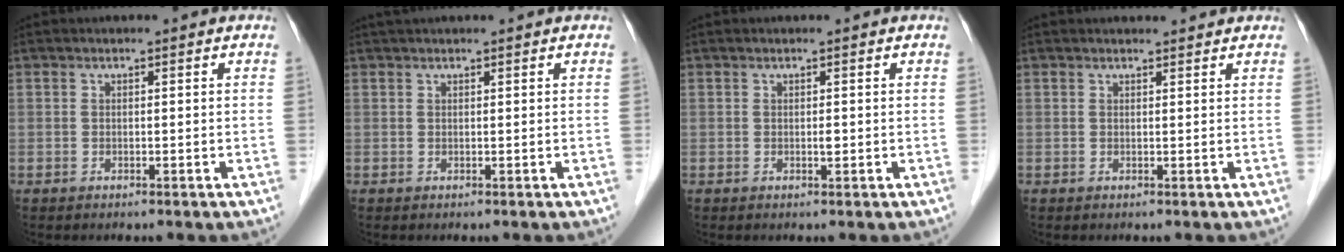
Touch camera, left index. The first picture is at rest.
{"total": 2.6, "force": [2.4, 0.0, 1.1], "torque": [-0.009, 0.029, 0.040]}
{"total": 0.6, "force": [0.2, 0.2, 0.5], "torque": [-0.011, 0.000, 0.001]}
{"total": 3.7, "force": [3.6, 0.6, 0.8], "torque": [-0.011, 0.019, 0.041]}